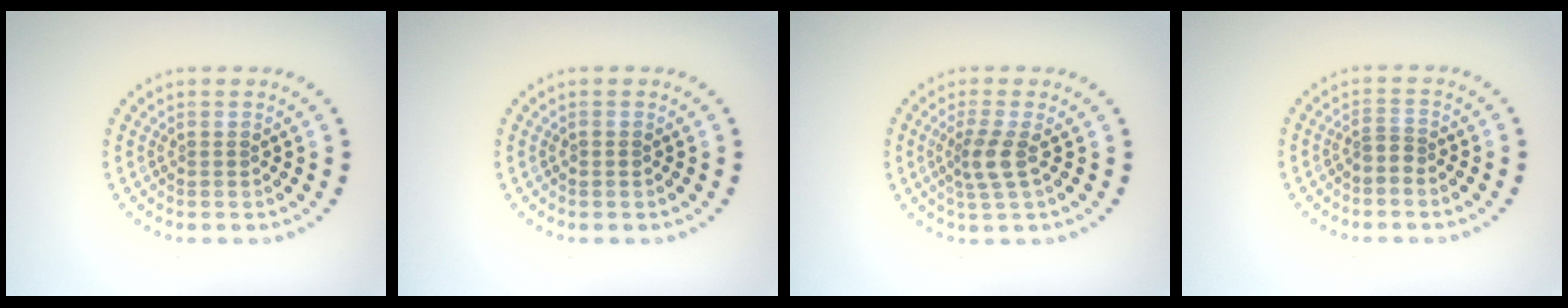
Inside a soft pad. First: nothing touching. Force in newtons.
{"total": 0.5, "press": 0.5, "slide": 0.2}
{"total": 2.5, "press": 2.0, "slide": 1.6}
{"total": 1.3, "press": 0.9, "slide": 1.0}